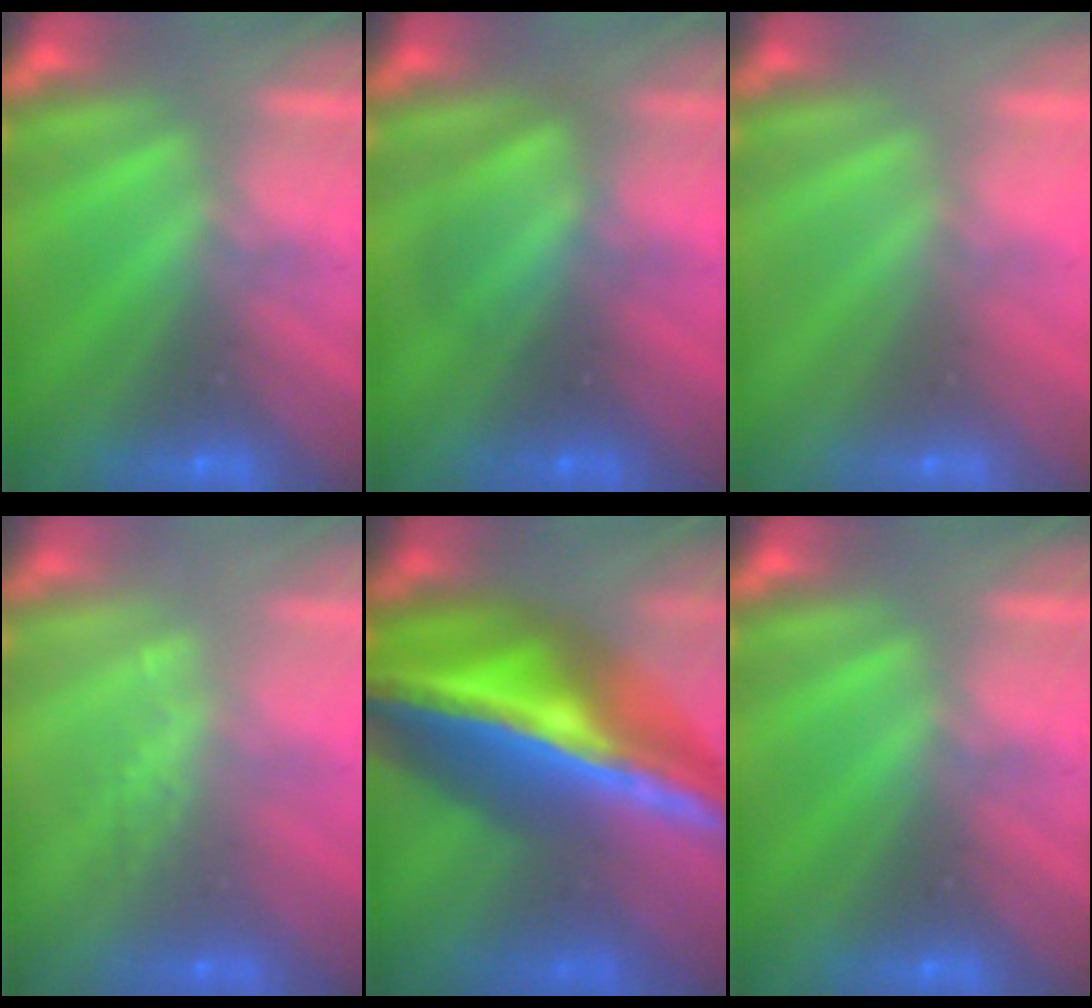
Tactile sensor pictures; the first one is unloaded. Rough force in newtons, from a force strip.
{"total": 2.5}
{"total": 3.2}
{"total": 2.4}
{"total": 7.0}
{"total": 0.0}